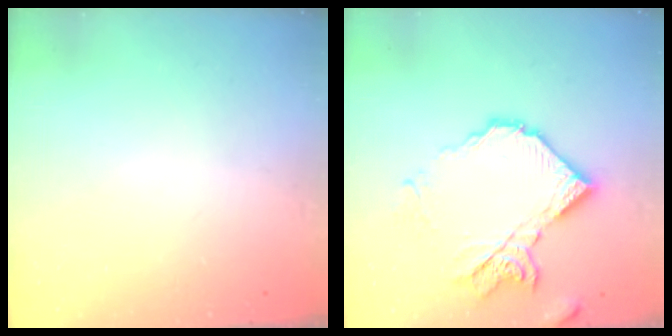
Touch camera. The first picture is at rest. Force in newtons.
{"total": 16.1, "press": 16.0, "slide": 1.4}